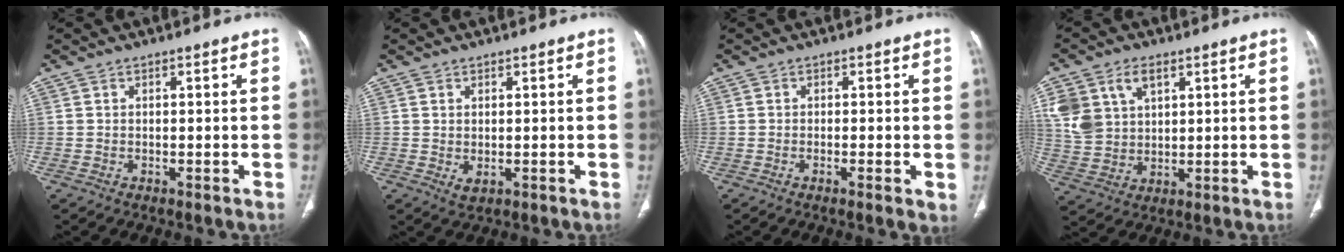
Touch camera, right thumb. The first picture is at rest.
{"total": 1.7, "force": [-0.1, 0.9, 1.4], "torque": [-0.029, -0.006, 0.006]}
{"total": 2.4, "force": [-0.5, 0.5, 2.3], "torque": [-0.042, -0.006, -0.011]}
{"total": 10.8, "force": [4.5, 7.4, 6.5], "torque": [-0.119, -0.004, 0.098]}